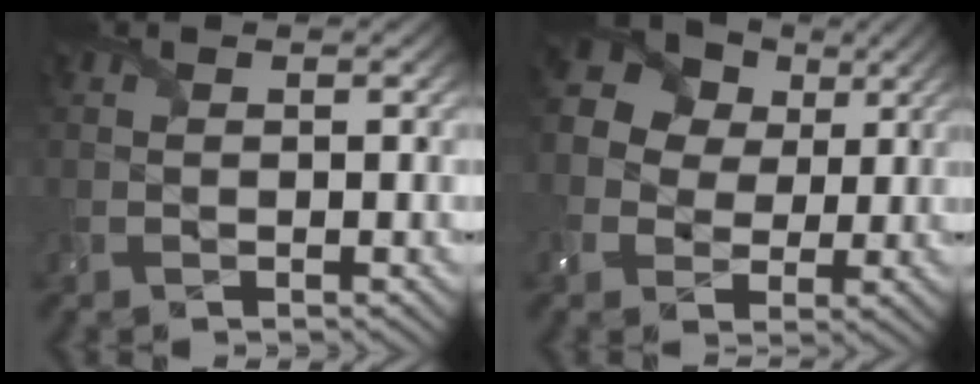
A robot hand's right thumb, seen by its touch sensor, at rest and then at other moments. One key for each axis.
{"total": 13.6, "fx": 3.9, "fy": 11.6, "fz": 6.0, "tx": -0.194, "ty": 0.040, "tz": 0.059}